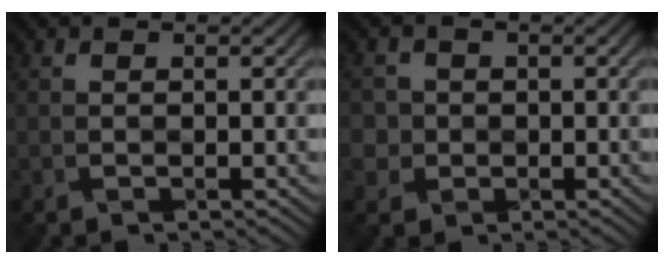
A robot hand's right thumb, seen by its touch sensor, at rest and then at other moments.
{"total": 2.8, "force": [0.0, 2.8, 0.0], "torque": [-0.001, 0.005, -0.009]}